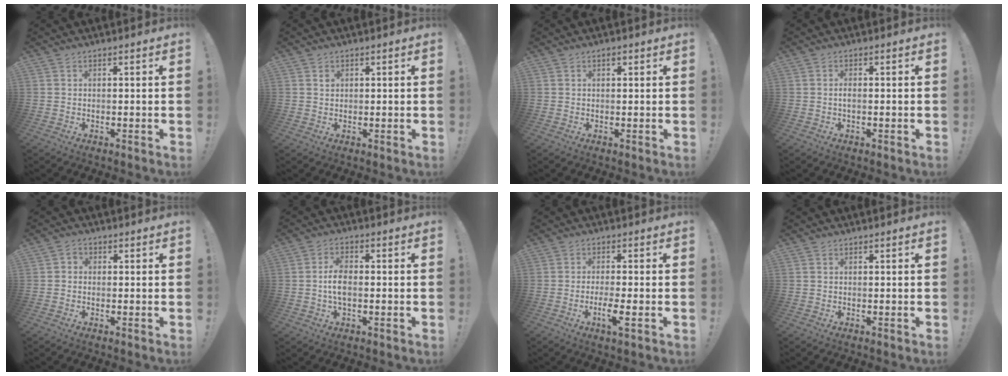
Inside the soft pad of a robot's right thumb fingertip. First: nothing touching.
{"total": 1.1, "force": [0.4, 1.1, 0.1], "torque": [0.012, -0.004, 0.003]}
{"total": 0.8, "force": [0.5, 0.5, 0.5], "torque": [-0.009, 0.000, 0.009]}
{"total": 1.2, "force": [-0.5, 0.5, 1.0], "torque": [-0.022, 0.003, -0.009]}
{"total": 1.6, "force": [-0.6, 1.2, 0.9], "torque": [-0.014, 0.004, -0.011]}
{"total": 6.0, "force": [-0.7, 3.3, 5.0], "torque": [-0.088, 0.004, -0.017]}
{"total": 5.8, "force": [-2.1, 0.5, 5.4], "torque": [-0.096, -0.010, -0.036]}
{"total": 0.0}